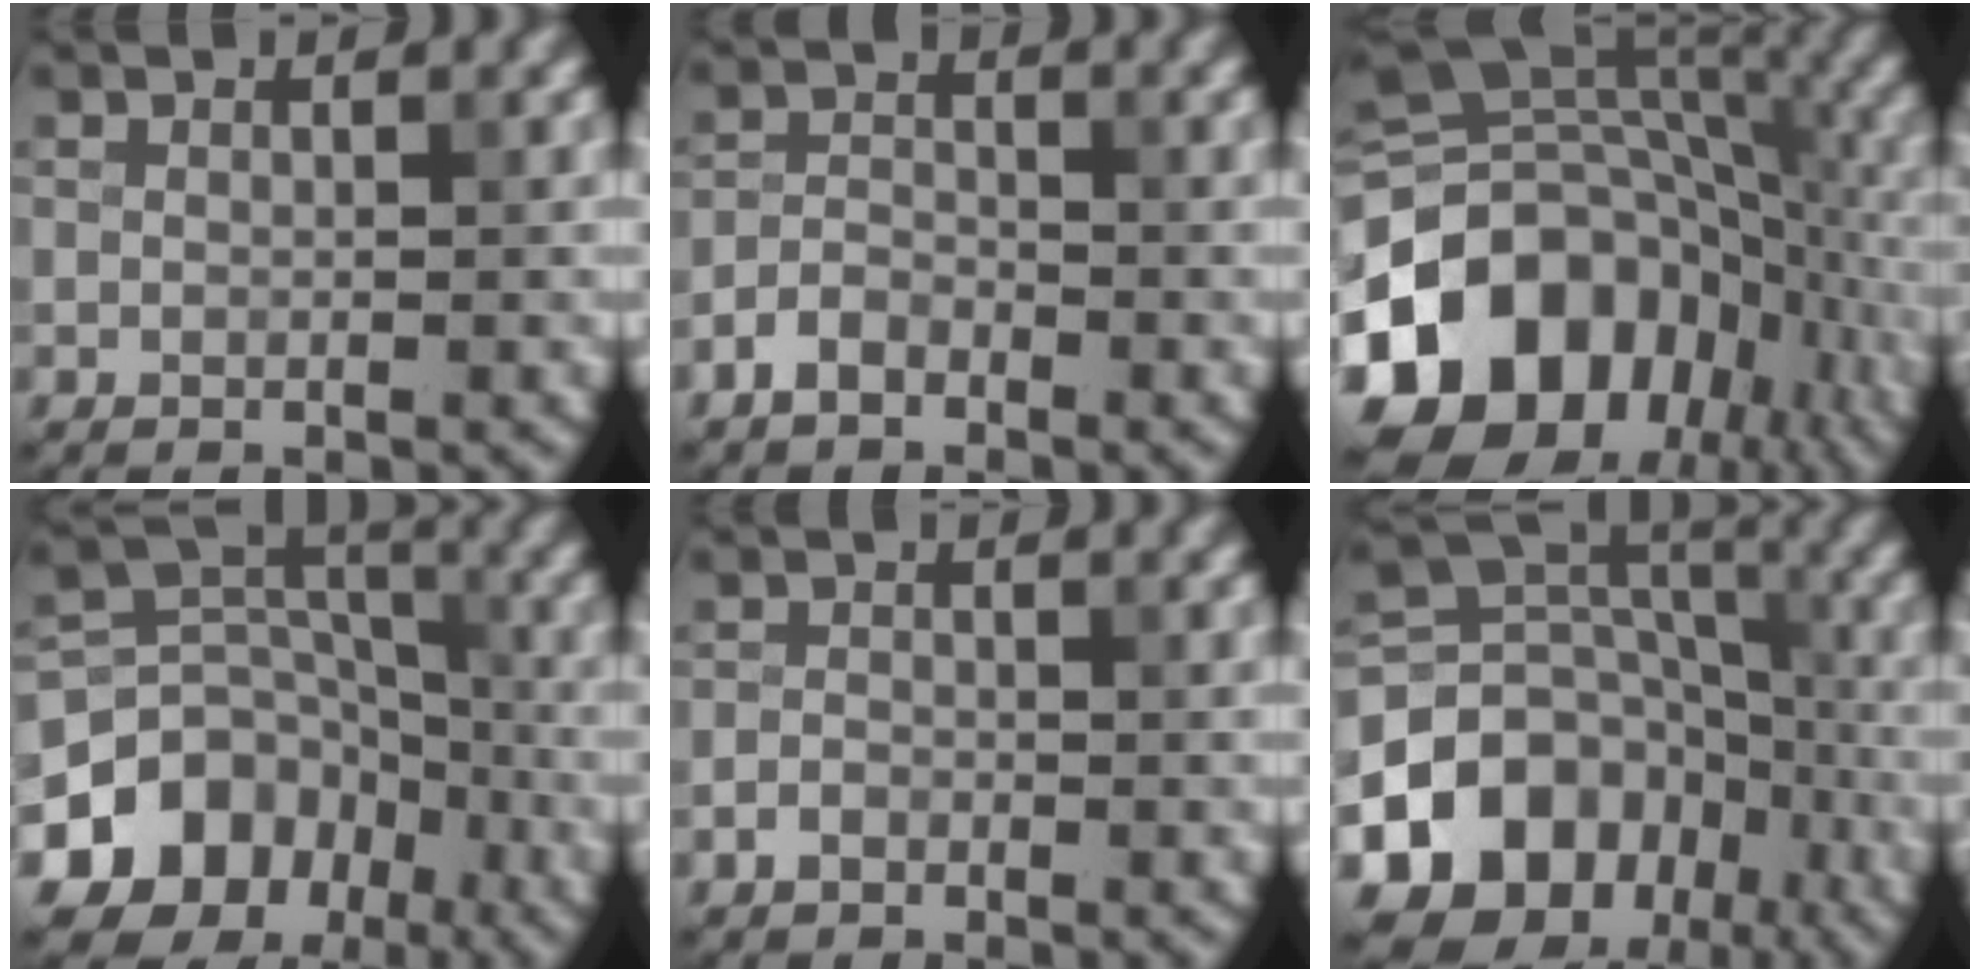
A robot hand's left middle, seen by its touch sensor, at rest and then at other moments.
{"total": 2.3, "force": [-1.6, 1.2, 1.1], "torque": [-0.020, 0.006, -0.037]}
{"total": 17.8, "force": [-7.5, 12.6, 10.1], "torque": [-0.217, -0.005, -0.128]}
{"total": 10.2, "force": [-5.4, 8.0, 3.5], "torque": [-0.065, 0.011, -0.093]}
{"total": 1.3, "force": [-0.8, 0.8, 0.6], "torque": [-0.008, 0.002, -0.019]}
{"total": 11.5, "force": [-5.3, 8.8, 5.2], "torque": [-0.101, -0.004, -0.092]}